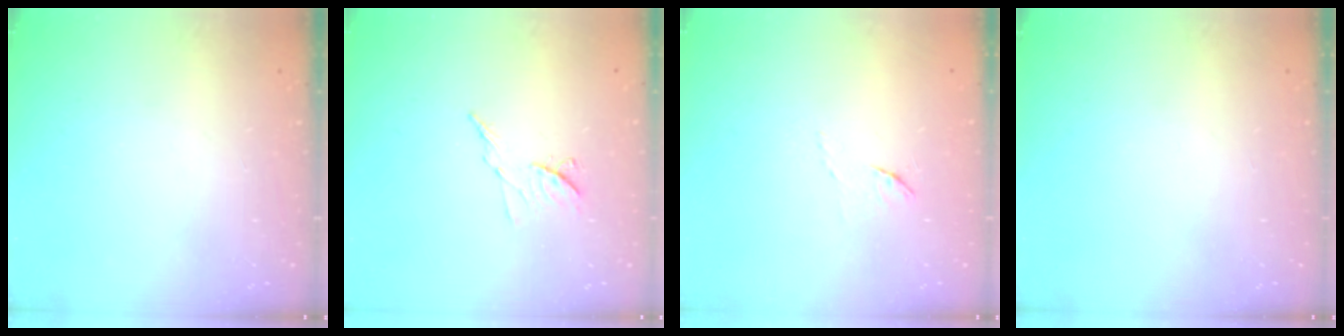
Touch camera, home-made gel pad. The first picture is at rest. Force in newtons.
{"total": 6.8, "press": 6.7, "slide": 0.8}
{"total": 3.7, "press": 3.7, "slide": 0.4}
{"total": 0.0}